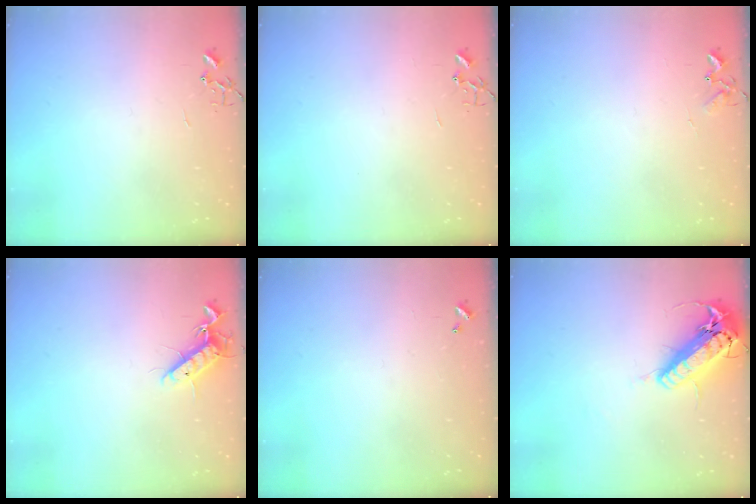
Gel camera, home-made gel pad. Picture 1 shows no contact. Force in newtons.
{"total": 0.0}
{"total": 4.5, "press": 4.5, "slide": 0.5}
{"total": 11.0, "press": 10.9, "slide": 1.9}
{"total": 0.0}
{"total": 18.2, "press": 17.8, "slide": 3.8}